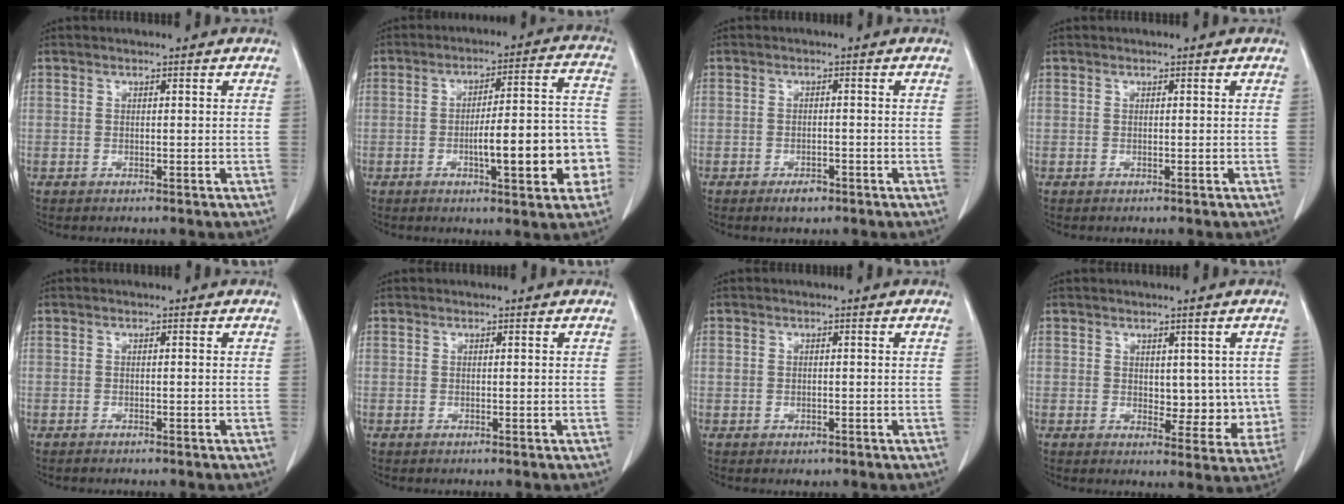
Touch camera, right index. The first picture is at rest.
{"total": 14.2, "force": [-3.8, 2.9, 13.4], "torque": [-0.177, 0.030, -0.049]}
{"total": 2.3, "force": [-1.5, 1.1, 1.4], "torque": [-0.021, 0.001, -0.019]}
{"total": 0.0}
{"total": 0.9, "force": [-0.7, 0.1, 0.4], "torque": [-0.008, -0.001, -0.010]}
{"total": 0.0}
{"total": 1.5, "force": [-0.3, 1.2, 0.8], "torque": [-0.019, 0.004, 0.003]}
{"total": 6.0, "force": [0.6, 3.7, 4.7], "torque": [-0.035, -0.003, 0.016]}